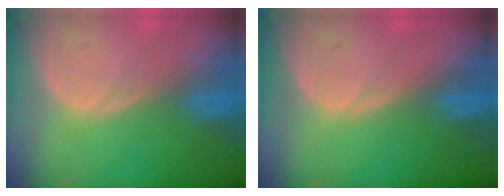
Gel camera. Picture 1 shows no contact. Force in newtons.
{"total": 0.0}